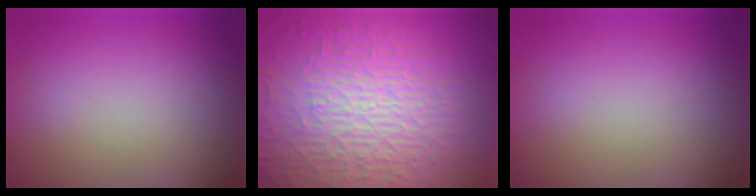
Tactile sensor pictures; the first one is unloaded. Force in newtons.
{"total": 10.0, "press": 6.5, "slide": 7.6}
{"total": 0.0}